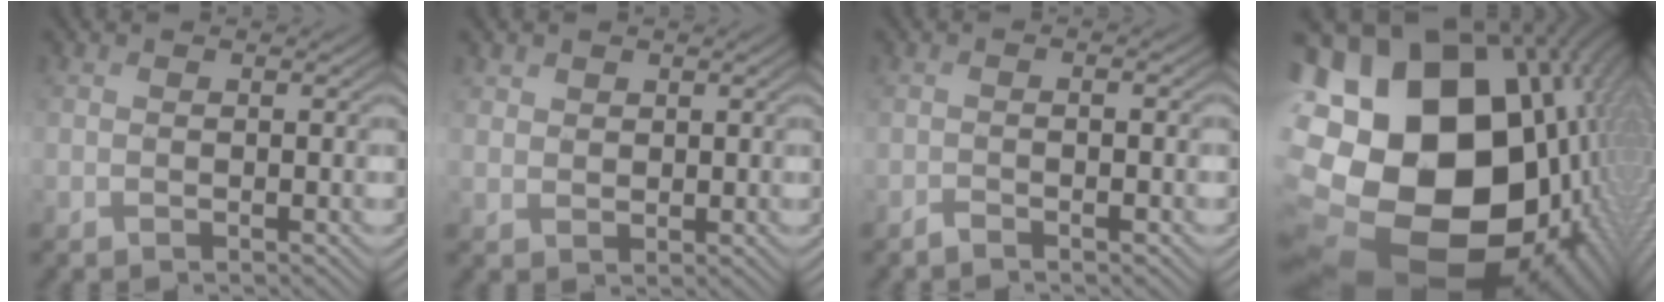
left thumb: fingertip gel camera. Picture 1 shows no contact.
{"total": 2.7, "force": [1.9, 1.9, 0.7], "torque": [-0.026, -0.004, 0.044]}
{"total": 1.5, "force": [-0.9, -0.2, 1.2], "torque": [-0.022, 0.003, -0.018]}
{"total": 24.2, "force": [-1.8, 18.9, 15.1], "torque": [-0.307, -0.051, -0.024]}